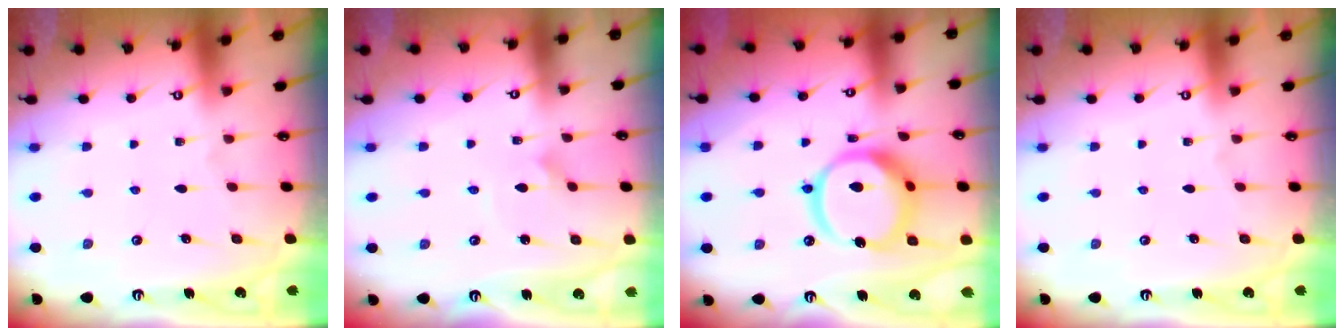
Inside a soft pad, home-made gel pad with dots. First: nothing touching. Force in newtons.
{"total": 1.6, "press": 1.6, "slide": 0.1}
{"total": 16.8, "press": 16.6, "slide": 2.3}
{"total": 0.0}